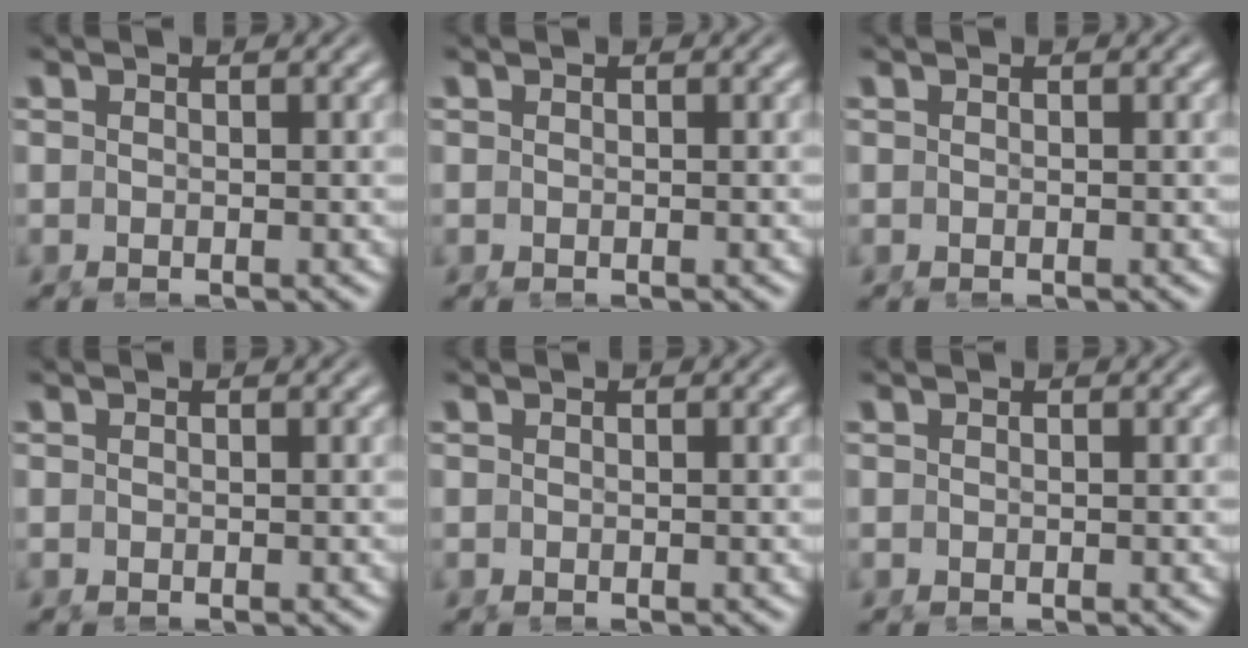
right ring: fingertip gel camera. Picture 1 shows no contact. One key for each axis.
{"total": 0.0}
{"total": 0.0}
{"total": 0.0}
{"total": 0.0}
{"total": 0.0}